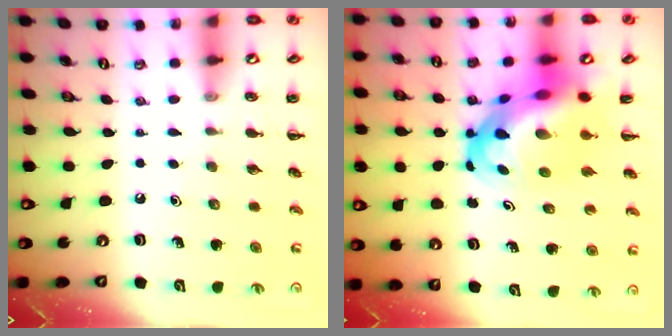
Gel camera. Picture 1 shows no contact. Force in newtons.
{"total": 14.5, "press": 14.0, "slide": 3.9}